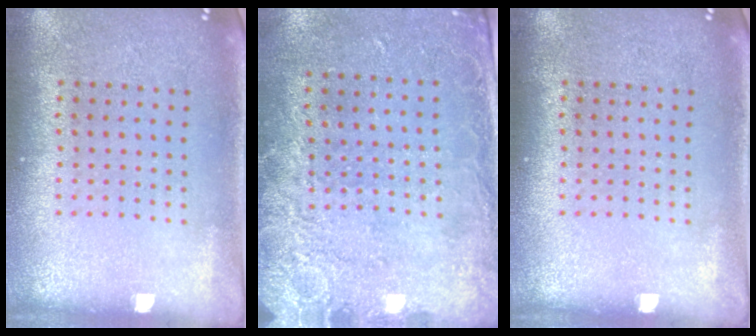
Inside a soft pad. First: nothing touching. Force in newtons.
{"total": 2.6, "press": 1.9, "slide": 1.8}
{"total": 0.0}